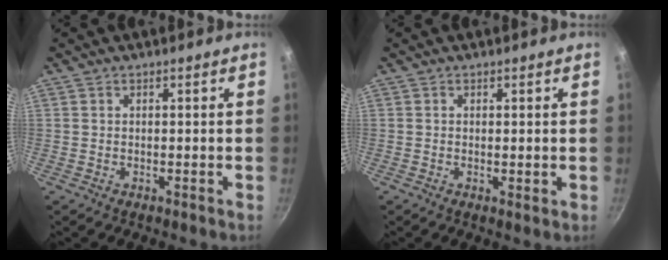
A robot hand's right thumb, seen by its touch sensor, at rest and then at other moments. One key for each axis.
{"total": 0.9, "fx": 0.2, "fy": 0.3, "fz": 0.9, "tx": -0.014, "ty": -0.005, "tz": 0.001}